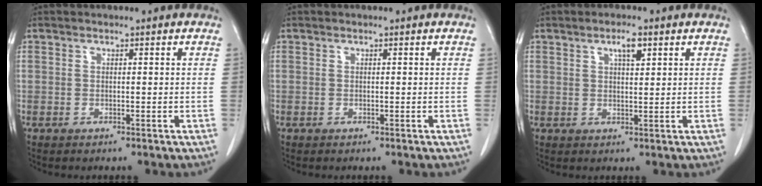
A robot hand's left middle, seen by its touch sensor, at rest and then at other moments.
{"total": 0.0}
{"total": 2.9, "force": [1.6, 0.6, 2.4], "torque": [-0.043, 0.000, 0.027]}